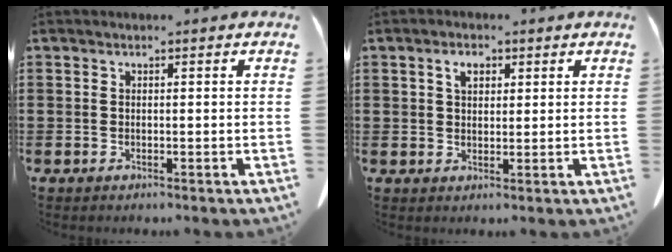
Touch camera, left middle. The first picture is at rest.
{"total": 2.9, "force": [1.4, 1.7, 1.9], "torque": [-0.027, 0.001, 0.021]}